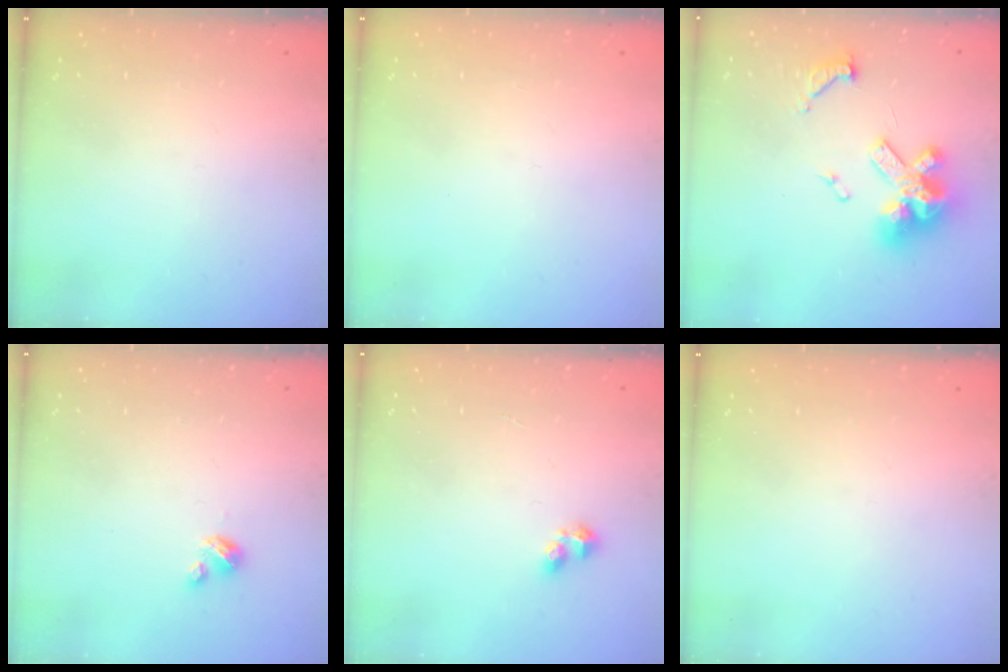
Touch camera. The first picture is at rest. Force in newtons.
{"total": 0.0}
{"total": 14.9, "press": 14.8, "slide": 1.6}
{"total": 2.7, "press": 2.7, "slide": 0.3}
{"total": 2.1, "press": 2.0, "slide": 0.8}
{"total": 0.0}